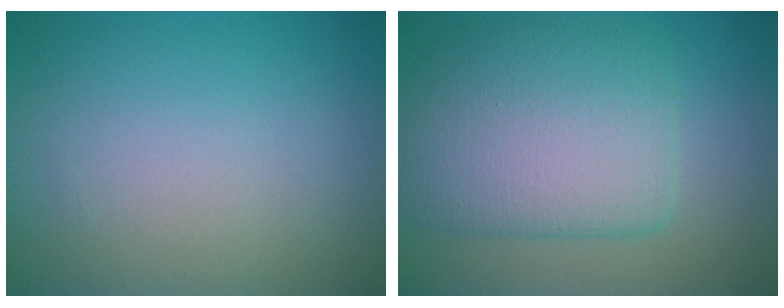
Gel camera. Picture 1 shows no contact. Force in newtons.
{"total": 7.5, "press": 7.5, "slide": 0.4}